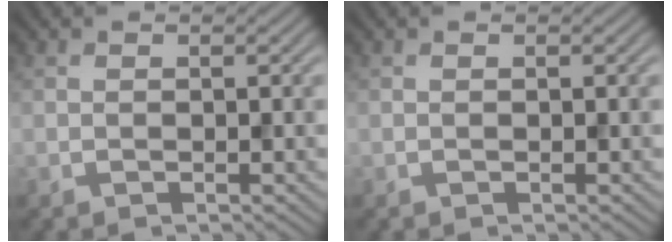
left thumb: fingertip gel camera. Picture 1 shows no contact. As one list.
[{"total": 0.0}]